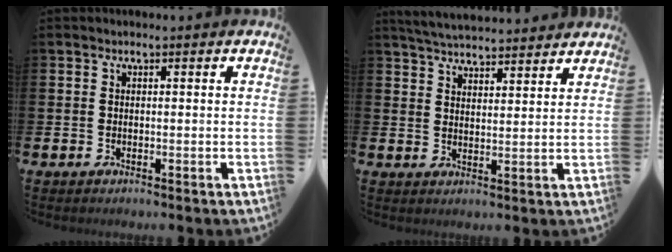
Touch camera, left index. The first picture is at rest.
{"total": 4.8, "force": [4.7, 0.4, 0.3], "torque": [-0.016, -0.029, 0.085]}